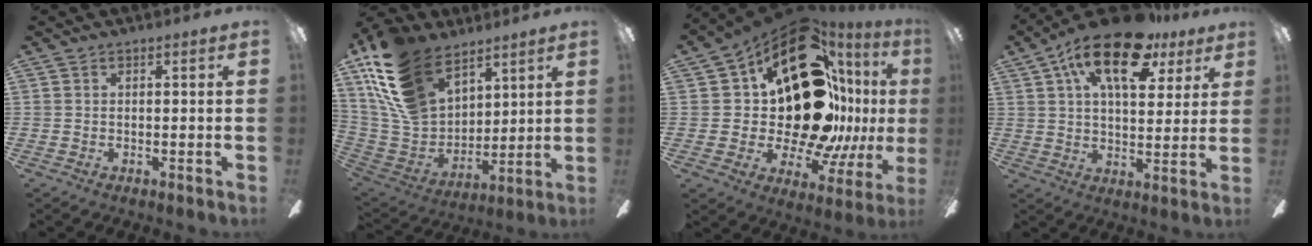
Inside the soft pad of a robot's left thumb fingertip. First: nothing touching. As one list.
[{"total": 21.3, "force": [13.0, 12.8, 11.0], "torque": [-0.261, -0.056, 0.248]}, {"total": 27.1, "force": [5.8, 14.8, 21.9], "torque": [-0.369, -0.078, 0.129]}, {"total": 19.6, "force": [10.5, 9.1, 13.9], "torque": [-0.226, -0.032, 0.176]}]